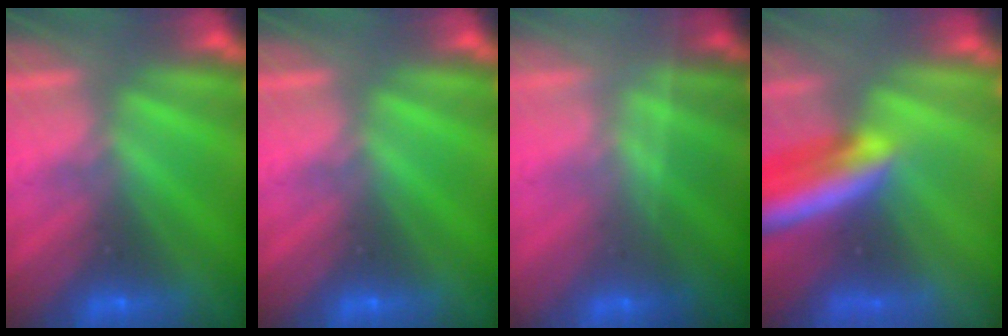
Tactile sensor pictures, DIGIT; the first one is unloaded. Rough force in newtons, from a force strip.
{"total": 0.0}
{"total": 1.6}
{"total": 8.4}